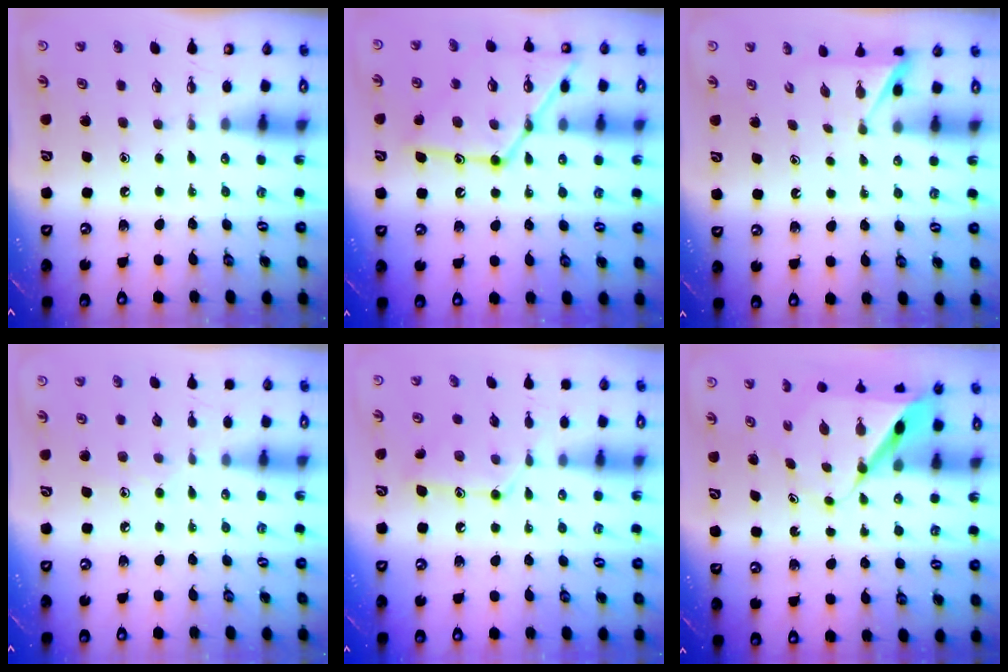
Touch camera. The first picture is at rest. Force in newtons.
{"total": 17.1, "press": 17.0, "slide": 1.4}
{"total": 1.9, "press": 1.9, "slide": 0.2}
{"total": 6.6, "press": 6.5, "slide": 0.7}
{"total": 11.7, "press": 11.7, "slide": 0.1}
{"total": 8.1, "press": 8.1, "slide": 0.7}